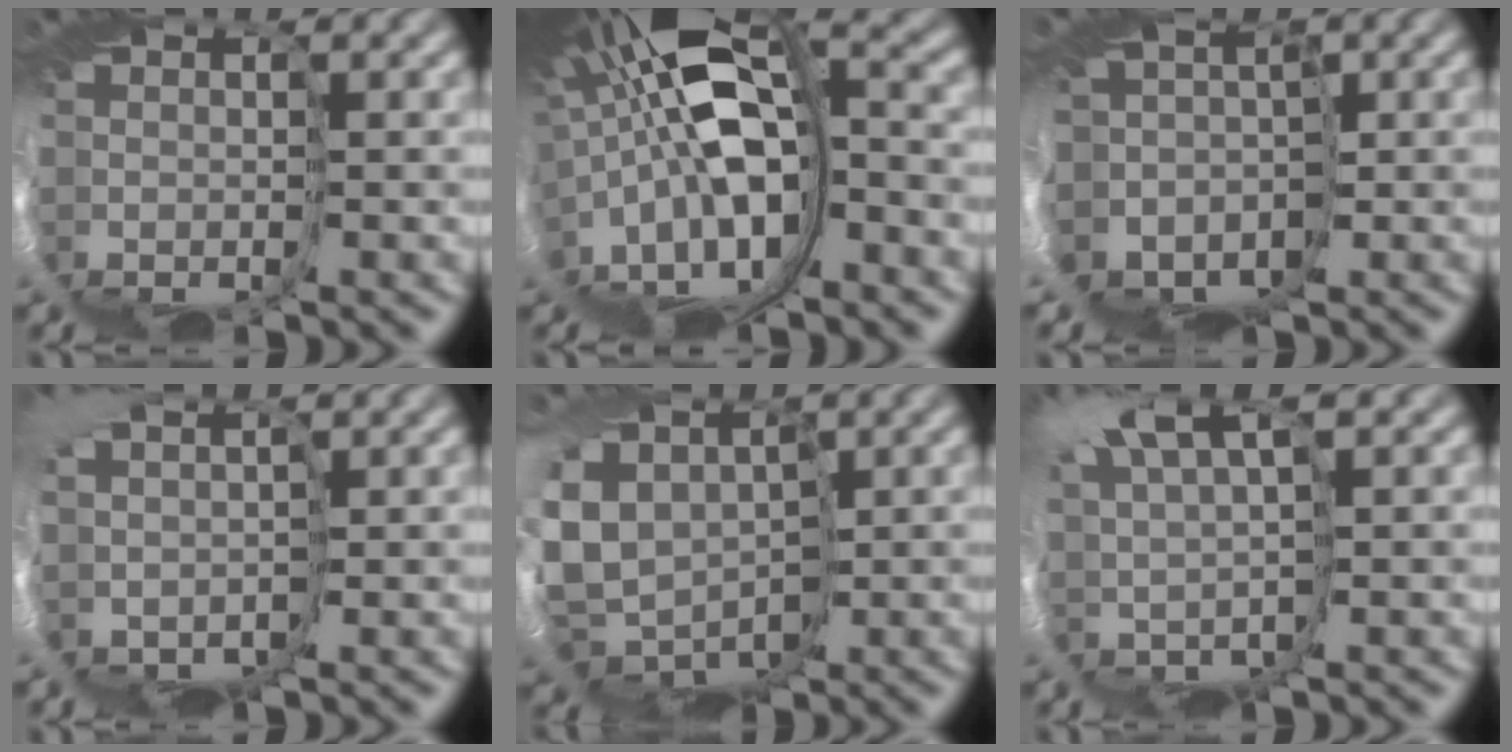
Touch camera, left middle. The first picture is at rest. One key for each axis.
{"total": 11.9, "fx": -0.7, "fy": 5.0, "fz": 10.8, "tx": -0.208, "ty": 0.007, "tz": -0.018}
{"total": 9.8, "fx": -4.6, "fy": 7.0, "fz": 5.1, "tx": -0.098, "ty": -0.001, "tz": -0.078}
{"total": 4.7, "fx": 0.4, "fy": 3.3, "fz": 3.3, "tx": -0.075, "ty": -0.025, "tz": 0.001}
{"total": 11.6, "fx": -0.4, "fy": 9.0, "fz": 7.2, "tx": -0.161, "ty": -0.020, "tz": -0.009}
{"total": 5.3, "fx": 3.5, "fy": 1.1, "fz": 3.8, "tx": -0.106, "ty": 0.012, "tz": 0.055}